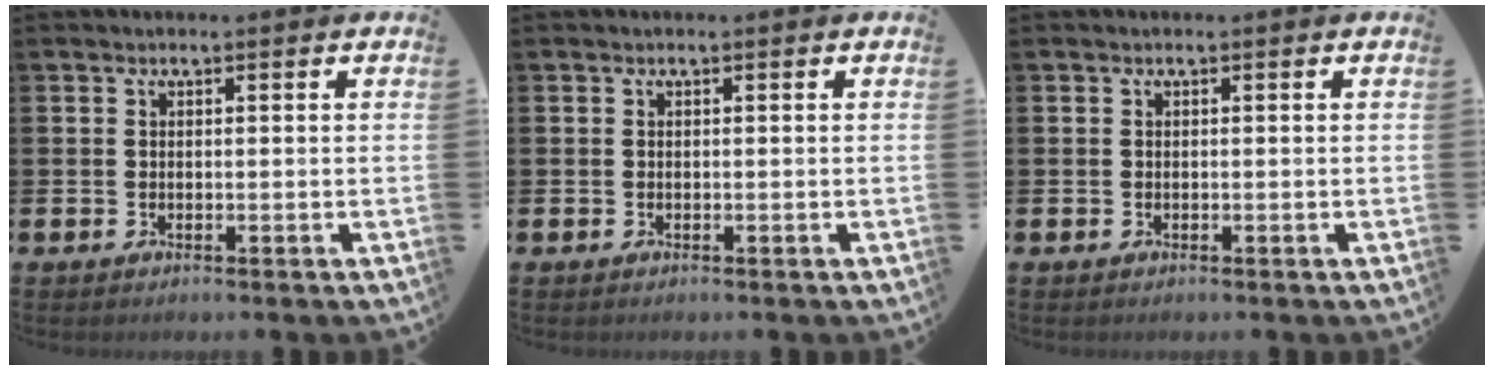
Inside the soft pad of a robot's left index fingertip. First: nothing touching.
{"total": 0.0}
{"total": 0.0}